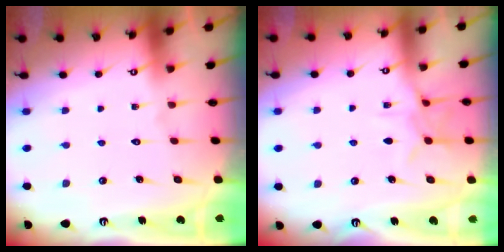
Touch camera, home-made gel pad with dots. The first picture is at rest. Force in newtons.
{"total": 7.9, "press": 7.9, "slide": 0.6}